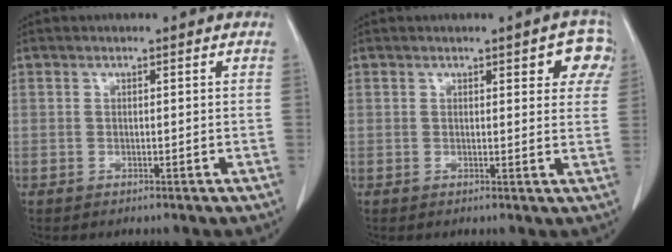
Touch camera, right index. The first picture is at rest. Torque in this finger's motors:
{"motor_torque": [0.18, 0.20, 0.06, 0.01]}